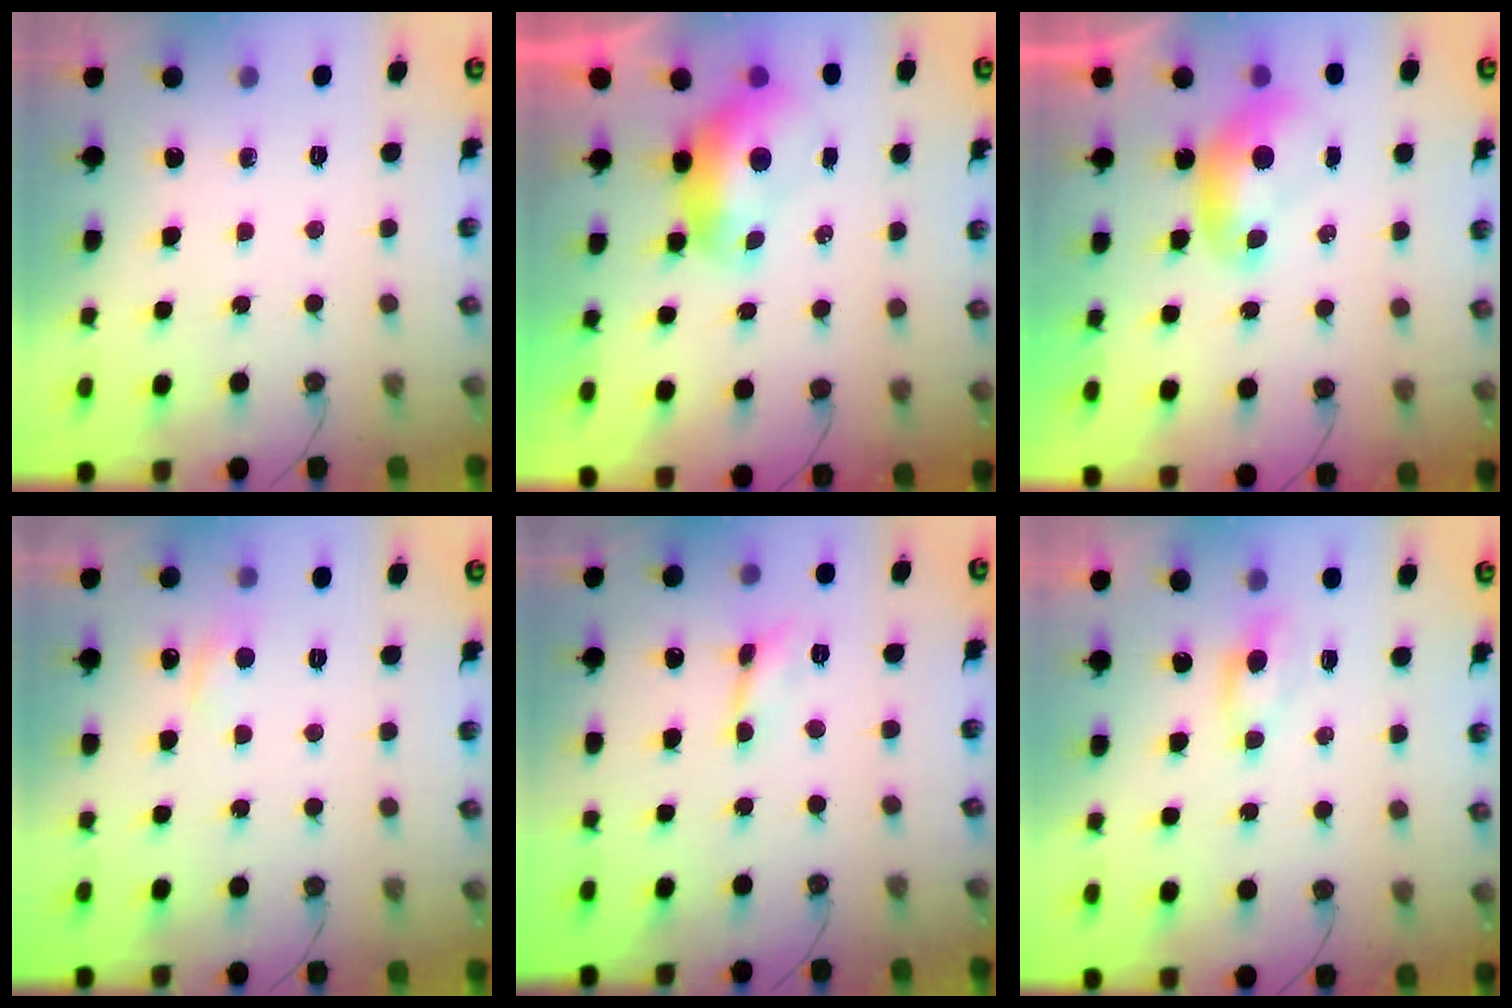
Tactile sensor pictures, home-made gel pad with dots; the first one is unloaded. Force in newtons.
{"total": 1.5, "press": 1.4, "slide": 0.7}
{"total": 0.0}
{"total": 0.8, "press": 0.2, "slide": 0.8}
{"total": 0.8, "press": 0.8, "slide": 0.2}
{"total": 0.5, "press": 0.3, "slide": 0.5}